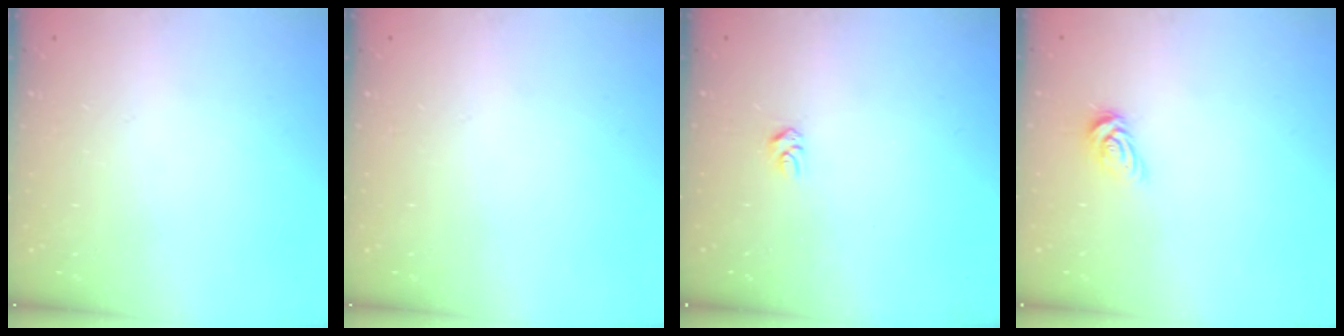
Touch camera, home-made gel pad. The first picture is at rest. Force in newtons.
{"total": 0.0}
{"total": 2.8, "press": 2.8, "slide": 0.4}
{"total": 6.2, "press": 6.2, "slide": 0.5}